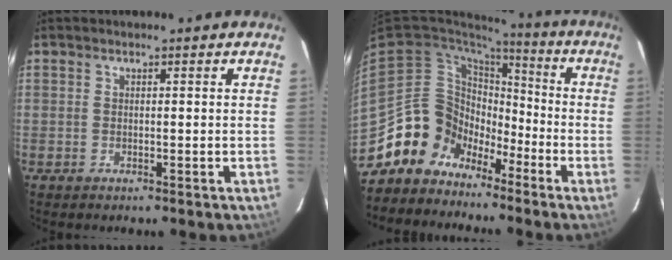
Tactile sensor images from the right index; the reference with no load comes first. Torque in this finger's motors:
{"motor_torque": [0.80, -0.80, 0.55, 0.05]}